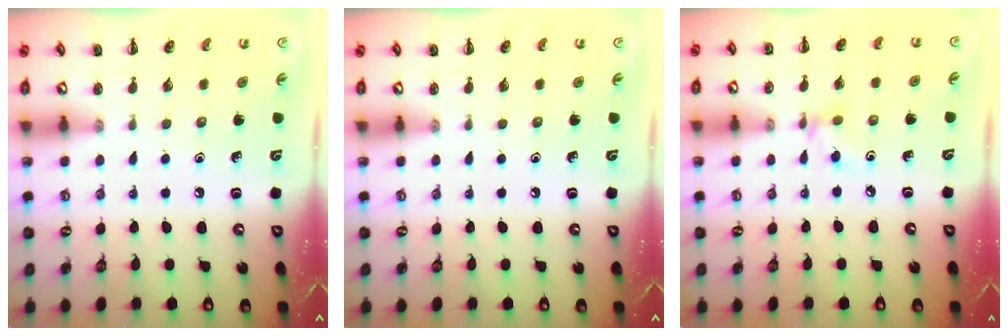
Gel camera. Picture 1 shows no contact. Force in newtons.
{"total": 0.0}
{"total": 5.2, "press": 5.1, "slide": 1.0}